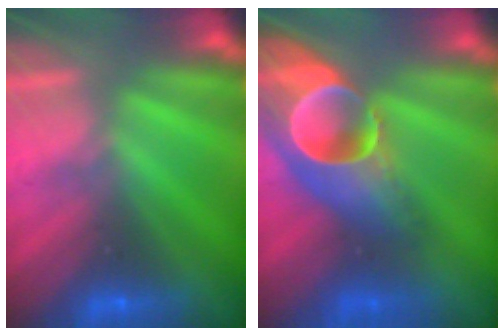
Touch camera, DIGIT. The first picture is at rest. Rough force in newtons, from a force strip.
{"total": 8.5}